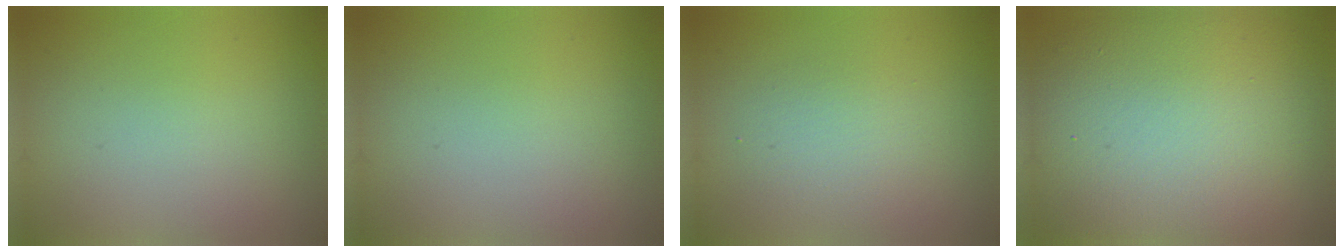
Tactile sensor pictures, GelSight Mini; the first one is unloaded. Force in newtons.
{"total": 0.0}
{"total": 2.4, "press": 2.4, "slide": 0.1}
{"total": 15.5, "press": 15.5, "slide": 1.2}